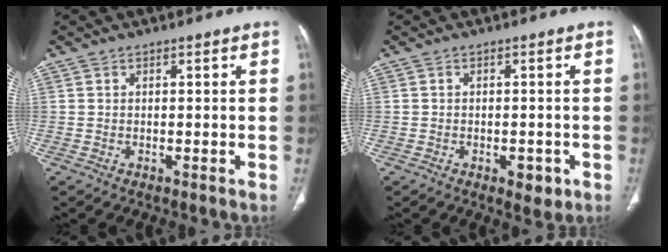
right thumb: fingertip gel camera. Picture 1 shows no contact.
{"total": 3.4, "force": [-1.4, 1.9, 2.4], "torque": [-0.018, 0.002, -0.013]}